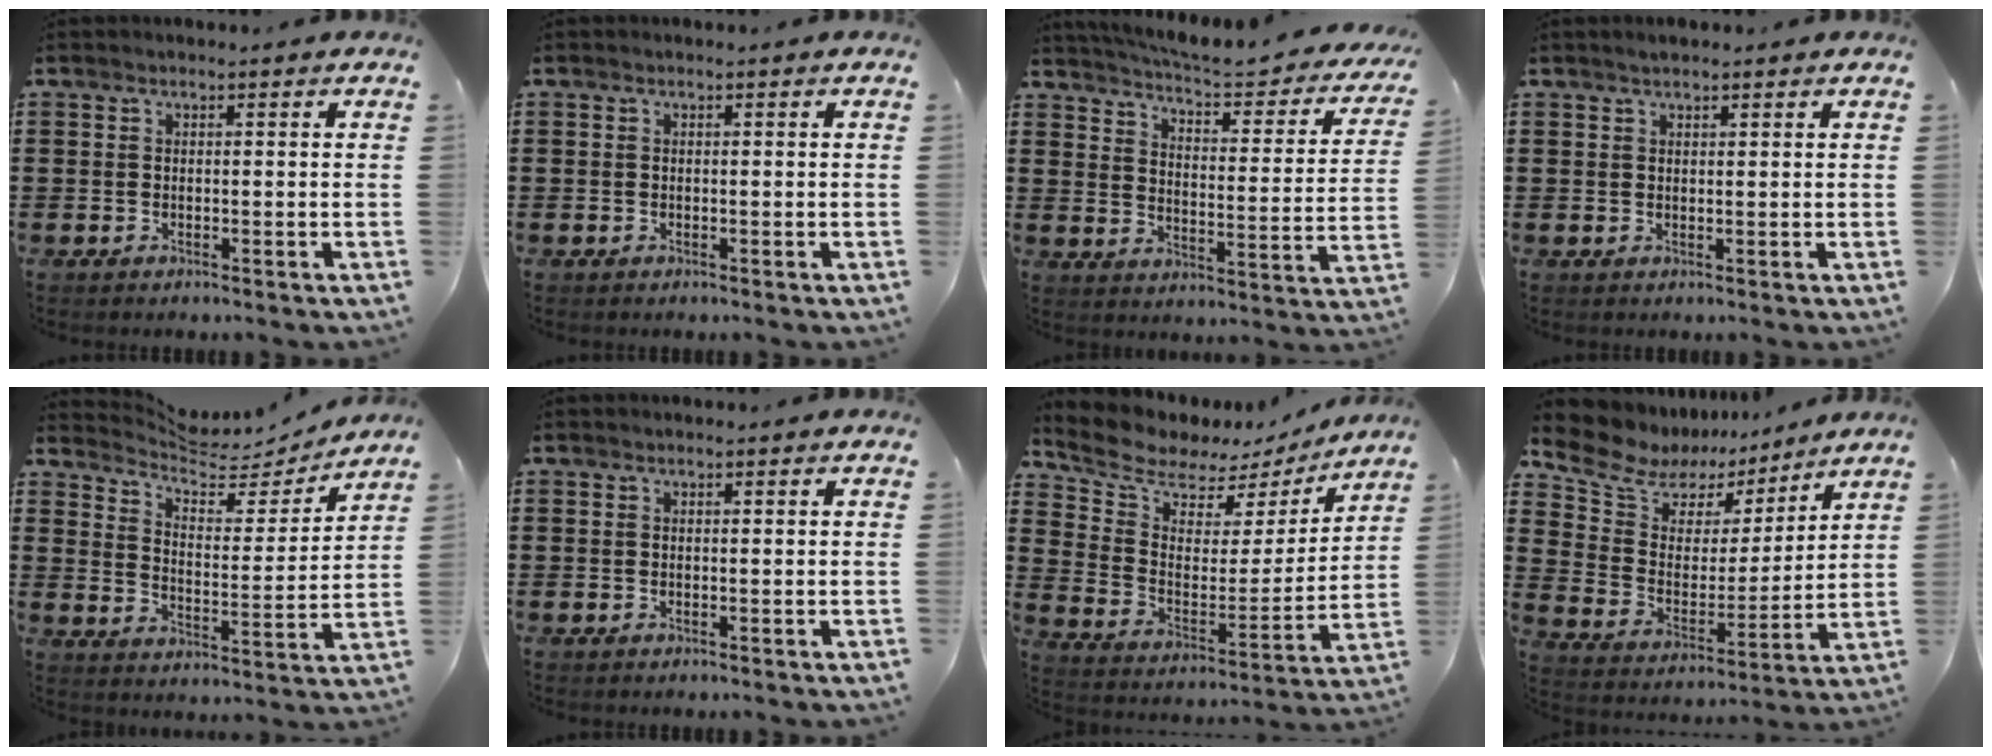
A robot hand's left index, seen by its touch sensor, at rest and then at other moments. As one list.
[{"total": 0.0}, {"total": 4.4, "force": [4.1, 0.1, 1.6], "torque": [-0.056, -0.037, 0.062]}, {"total": 1.3, "force": [1.1, 0.3, 0.5], "torque": [-0.011, 0.003, 0.020]}, {"total": 5.5, "force": [5.2, 1.2, 1.3], "torque": [-0.055, -0.037, 0.087]}, {"total": 0.0}, {"total": 6.3, "force": [5.5, 3.0, 1.1], "torque": [-0.062, -0.038, 0.093]}, {"total": 8.8, "force": [7.0, 4.8, 2.2], "torque": [-0.089, -0.041, 0.126]}]